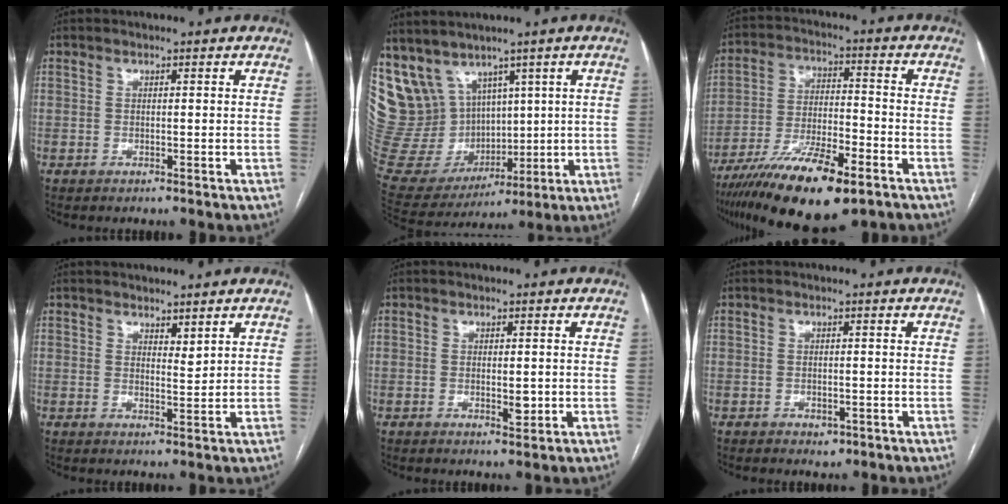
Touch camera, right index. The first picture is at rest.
{"total": 18.0, "force": [8.2, 14.7, 6.5], "torque": [-0.175, 0.071, 0.202]}
{"total": 17.2, "force": [-11.0, 4.0, 12.6], "torque": [-0.223, -0.030, -0.193]}
{"total": 1.9, "force": [1.6, 0.5, 0.9], "torque": [-0.018, -0.010, 0.031]}
{"total": 2.3, "force": [-0.3, 0.8, 2.1], "torque": [-0.034, -0.002, 0.000]}
{"total": 1.9, "force": [-1.0, 1.2, 1.0], "torque": [-0.013, 0.002, -0.006]}